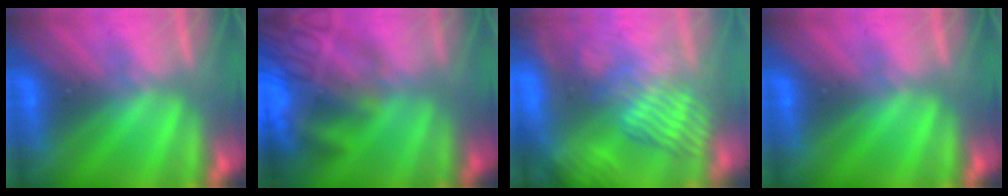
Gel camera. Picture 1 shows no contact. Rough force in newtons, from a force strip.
{"total": 7.5}
{"total": 9.5}
{"total": 0.0}